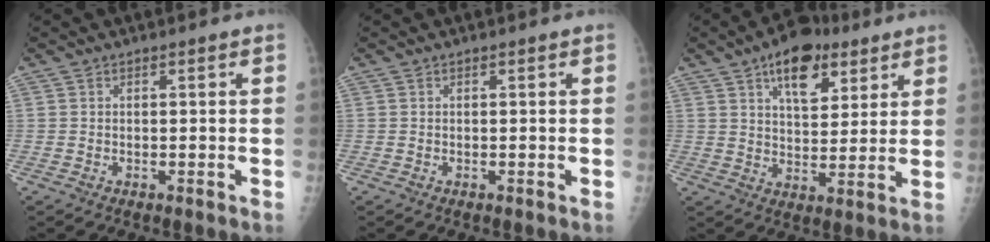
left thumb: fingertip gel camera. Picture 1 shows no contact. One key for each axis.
{"total": 0.0}
{"total": 12.3, "fx": 6.9, "fy": 6.5, "fz": 8.0, "tx": -0.088, "ty": -0.025, "tz": 0.106}